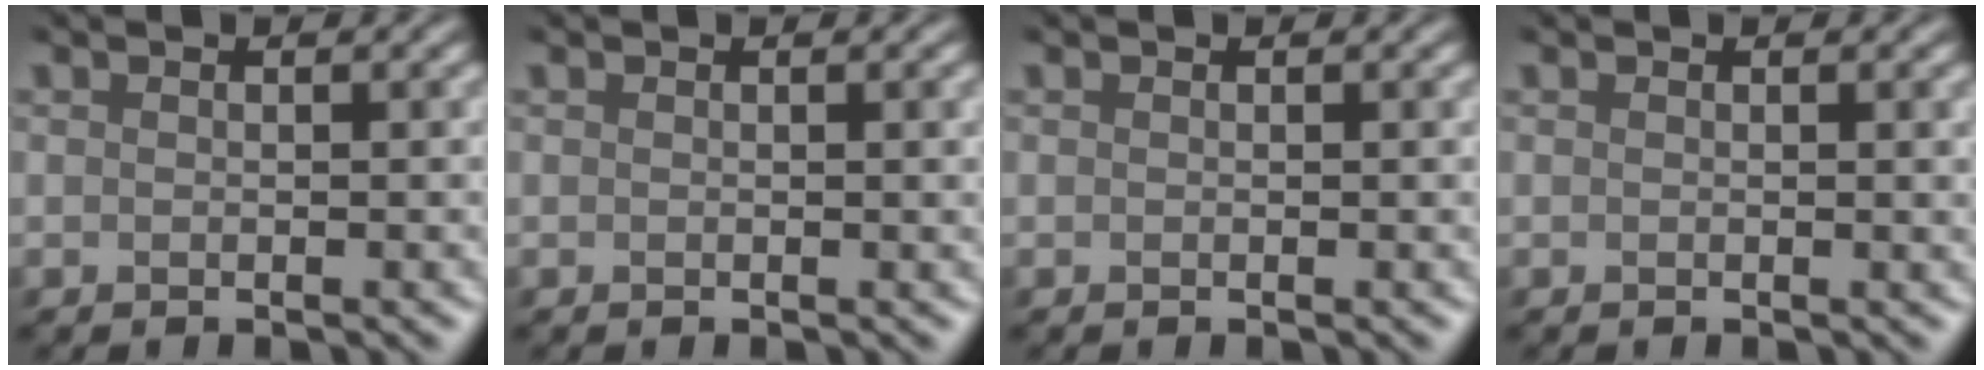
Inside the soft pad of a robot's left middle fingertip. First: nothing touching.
{"total": 0.7, "force": [0.0, 0.2, 0.7], "torque": [-0.008, -0.002, 0.000]}
{"total": 0.0}
{"total": 1.0, "force": [0.1, 0.3, 0.9], "torque": [-0.012, -0.003, 0.000]}